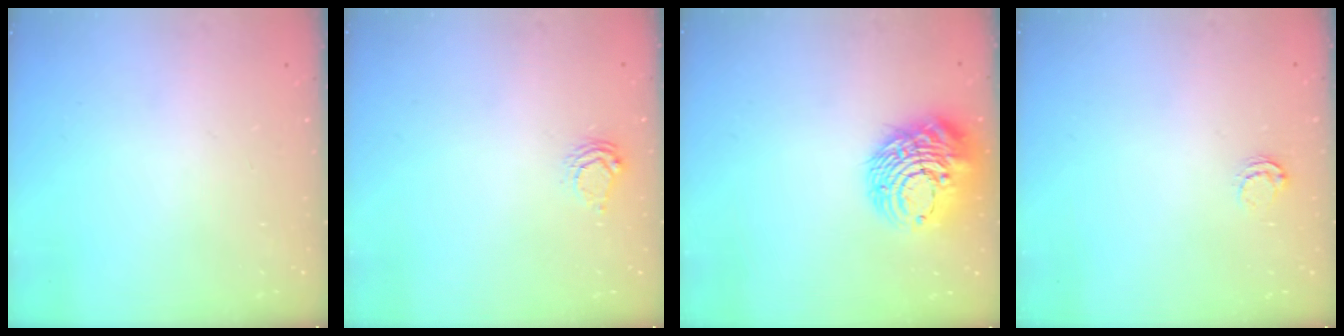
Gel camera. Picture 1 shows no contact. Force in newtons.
{"total": 5.8, "press": 5.8, "slide": 0.3}
{"total": 15.5, "press": 15.4, "slide": 1.6}
{"total": 3.9, "press": 3.9, "slide": 0.2}